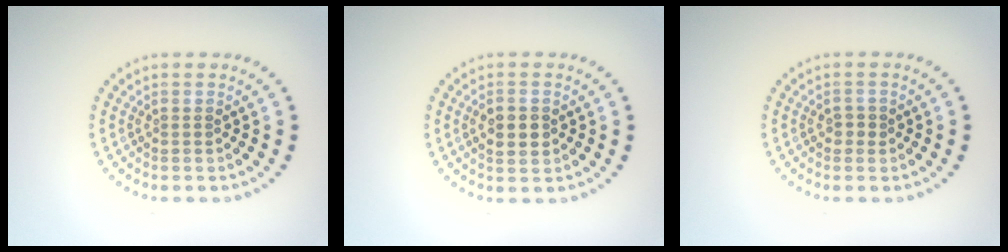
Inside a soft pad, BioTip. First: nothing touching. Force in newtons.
{"total": 2.2, "press": 2.2, "slide": 0.1}
{"total": 1.1, "press": 1.1, "slide": 0.2}